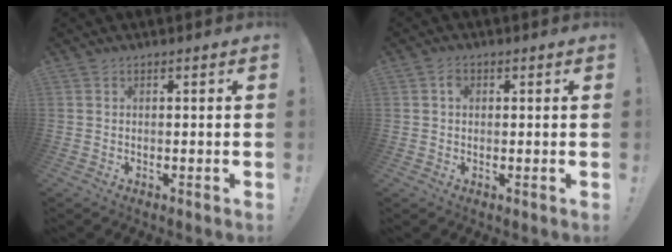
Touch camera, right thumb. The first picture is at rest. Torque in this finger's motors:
{"motor_torque": [0.20, 0.14, 0.04, -0.03, 0.00]}